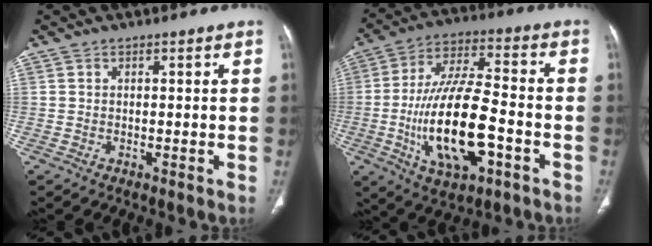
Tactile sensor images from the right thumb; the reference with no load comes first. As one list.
[{"total": 19.2, "force": [-5.2, 7.8, 16.8], "torque": [-0.306, 0.027, -0.085]}]